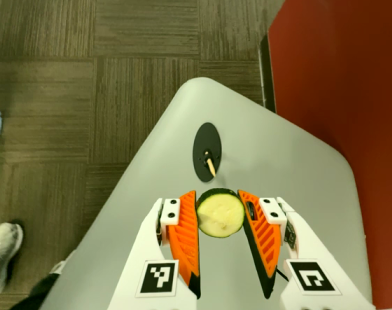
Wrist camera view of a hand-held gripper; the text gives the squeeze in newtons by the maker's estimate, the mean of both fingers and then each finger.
{"total": 11.4, "left": 11.3, "right": 11.4}